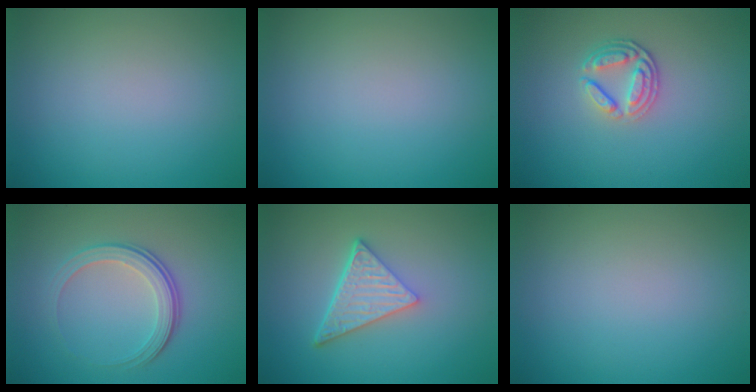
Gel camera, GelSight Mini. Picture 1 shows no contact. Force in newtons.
{"total": 0.0}
{"total": 2.9, "press": 2.5, "slide": 1.5}
{"total": 3.5, "press": 2.6, "slide": 2.4}
{"total": 4.7, "press": 3.4, "slide": 3.3}
{"total": 0.0}